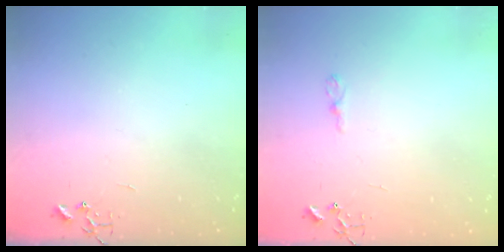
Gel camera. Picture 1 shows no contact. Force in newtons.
{"total": 3.8, "press": 3.8, "slide": 0.4}